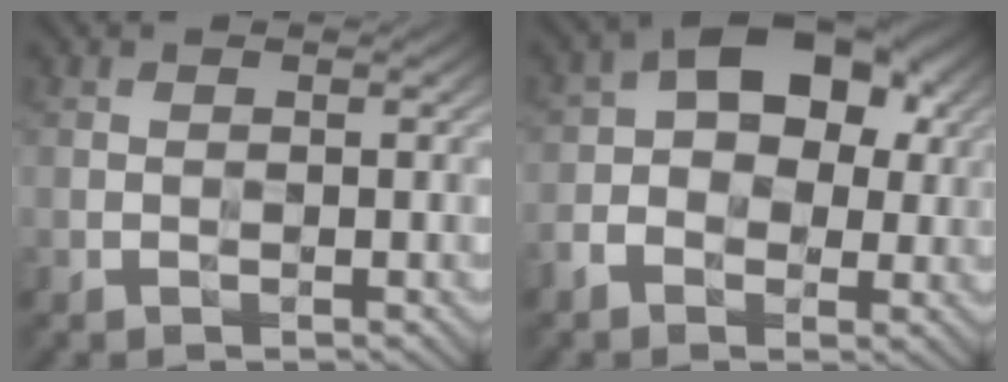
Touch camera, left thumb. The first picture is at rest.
{"total": 9.7, "force": [0.3, 6.4, 7.2], "torque": [-0.112, 0.014, -0.009]}